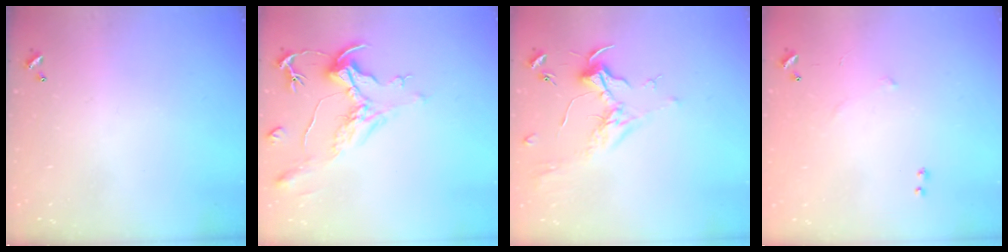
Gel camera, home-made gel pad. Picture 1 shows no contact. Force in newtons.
{"total": 2.1, "press": 1.7, "slide": 1.3}
{"total": 2.0, "press": 1.8, "slide": 0.7}
{"total": 5.9, "press": 5.9, "slide": 0.8}